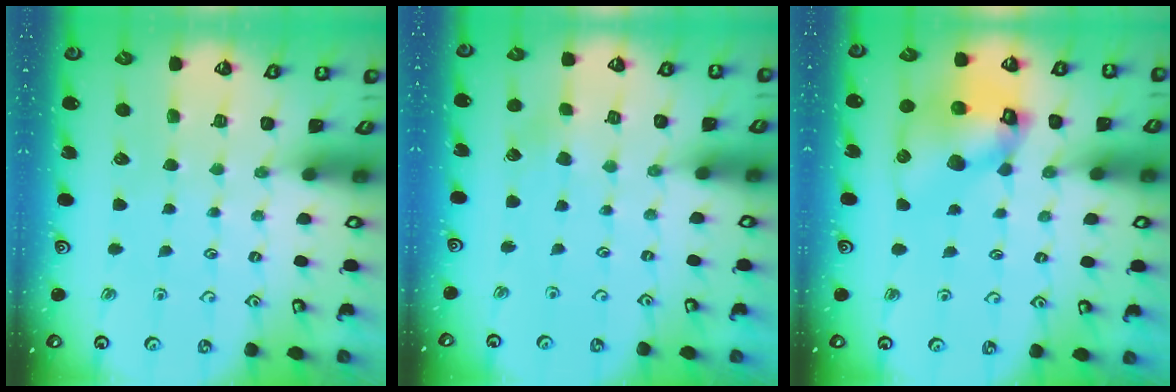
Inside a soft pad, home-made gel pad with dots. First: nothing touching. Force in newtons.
{"total": 1.6, "press": 1.6, "slide": 0.2}
{"total": 14.8, "press": 14.7, "slide": 2.0}